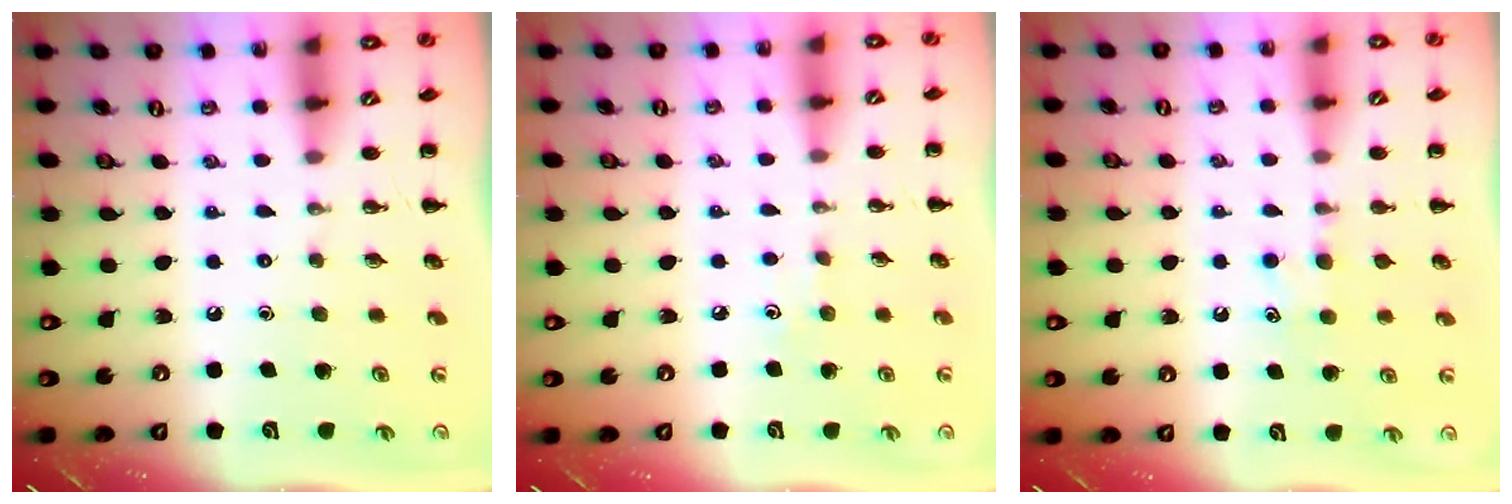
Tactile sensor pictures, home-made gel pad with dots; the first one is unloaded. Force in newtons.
{"total": 3.9, "press": 3.7, "slide": 1.3}
{"total": 5.4, "press": 5.2, "slide": 1.5}